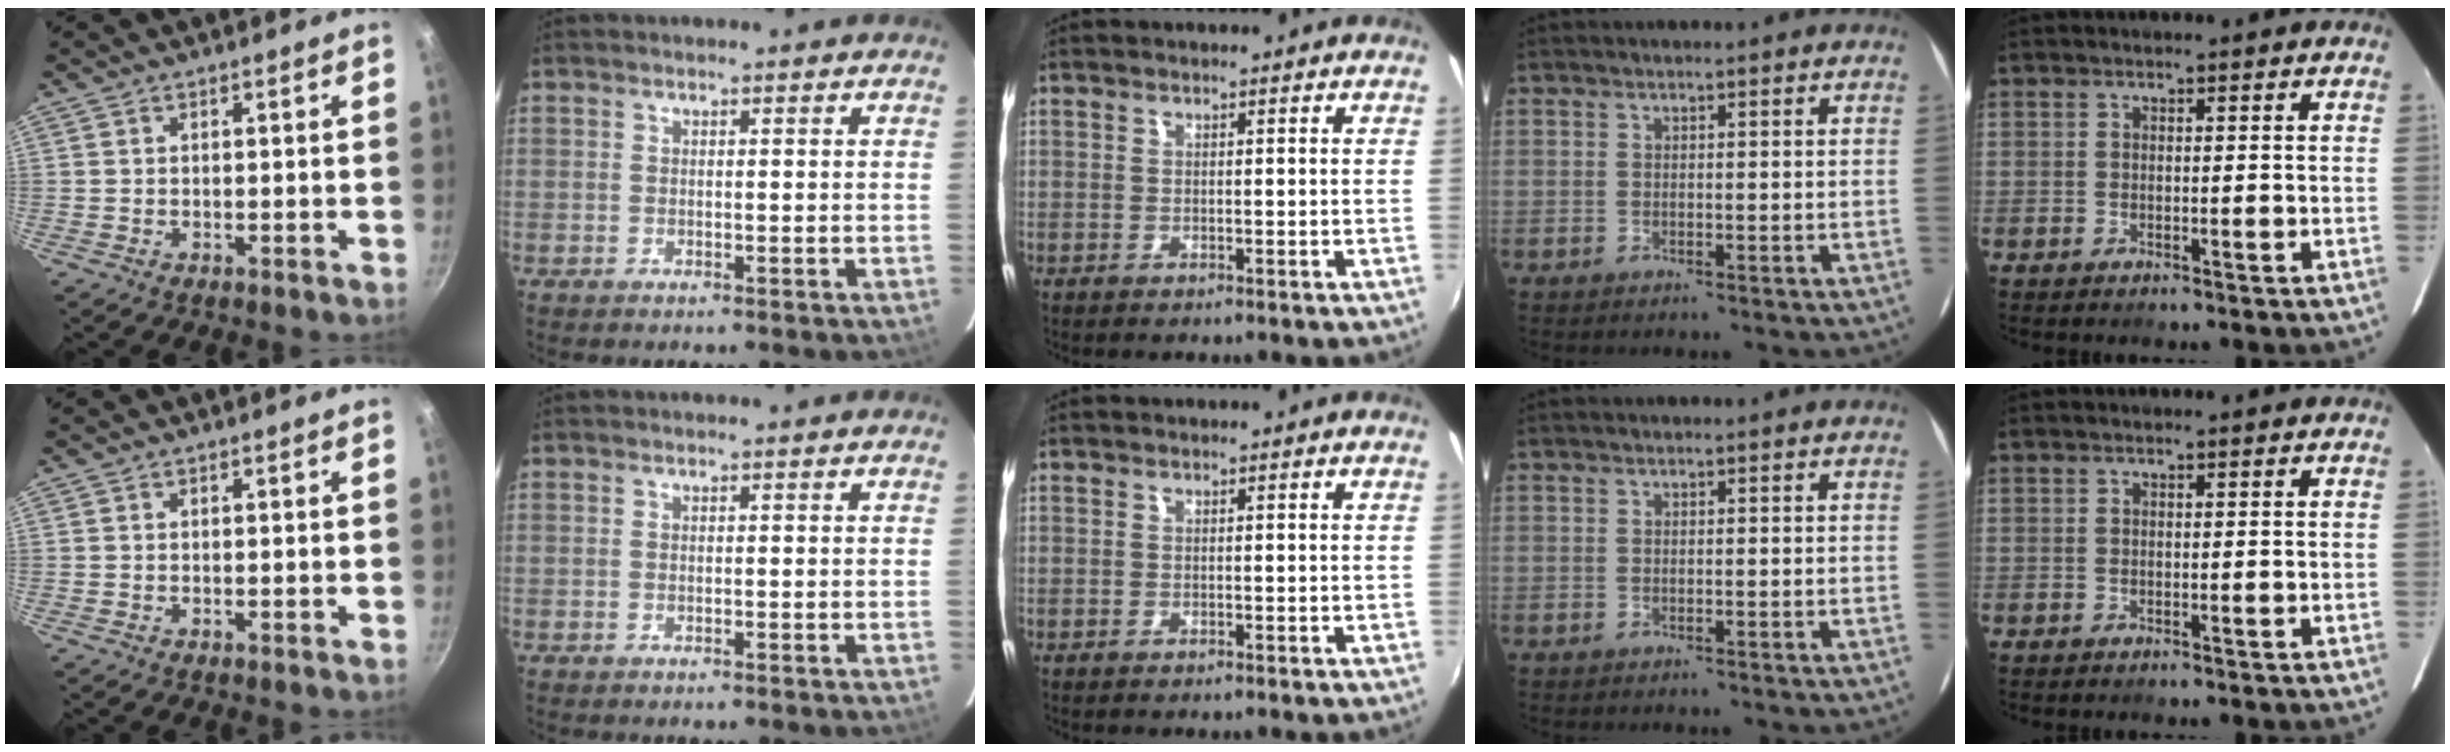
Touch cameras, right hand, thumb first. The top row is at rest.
{}